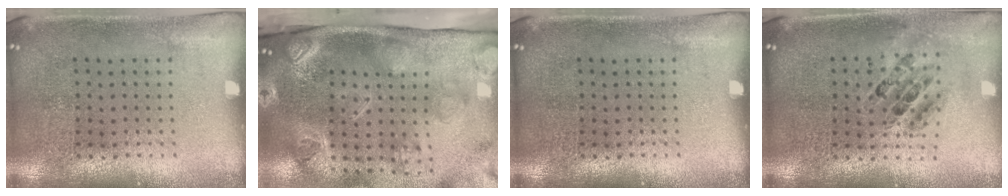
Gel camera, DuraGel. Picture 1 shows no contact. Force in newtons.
{"total": 4.6, "press": 3.2, "slide": 3.2}
{"total": 0.0}
{"total": 0.6, "press": 0.6, "slide": 0.1}